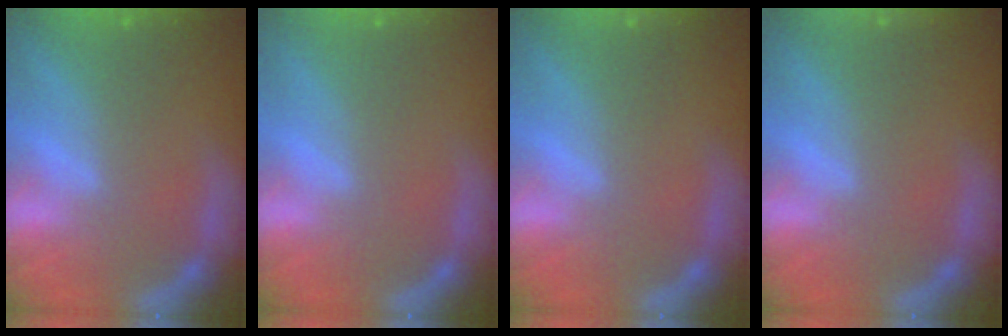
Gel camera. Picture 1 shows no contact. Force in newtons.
{"total": 0.0}
{"total": 0.9}
{"total": 1.9}